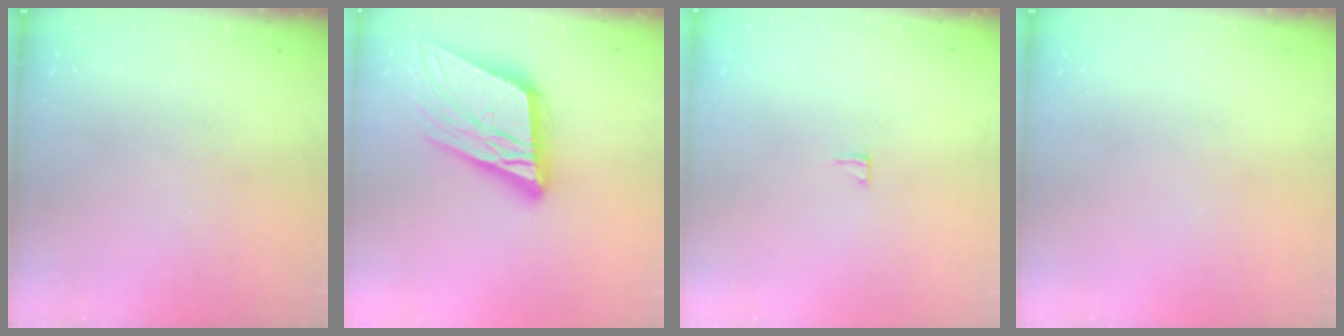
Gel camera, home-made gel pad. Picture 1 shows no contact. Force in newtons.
{"total": 18.8, "press": 18.5, "slide": 3.5}
{"total": 4.3, "press": 4.3, "slide": 0.3}
{"total": 0.0}